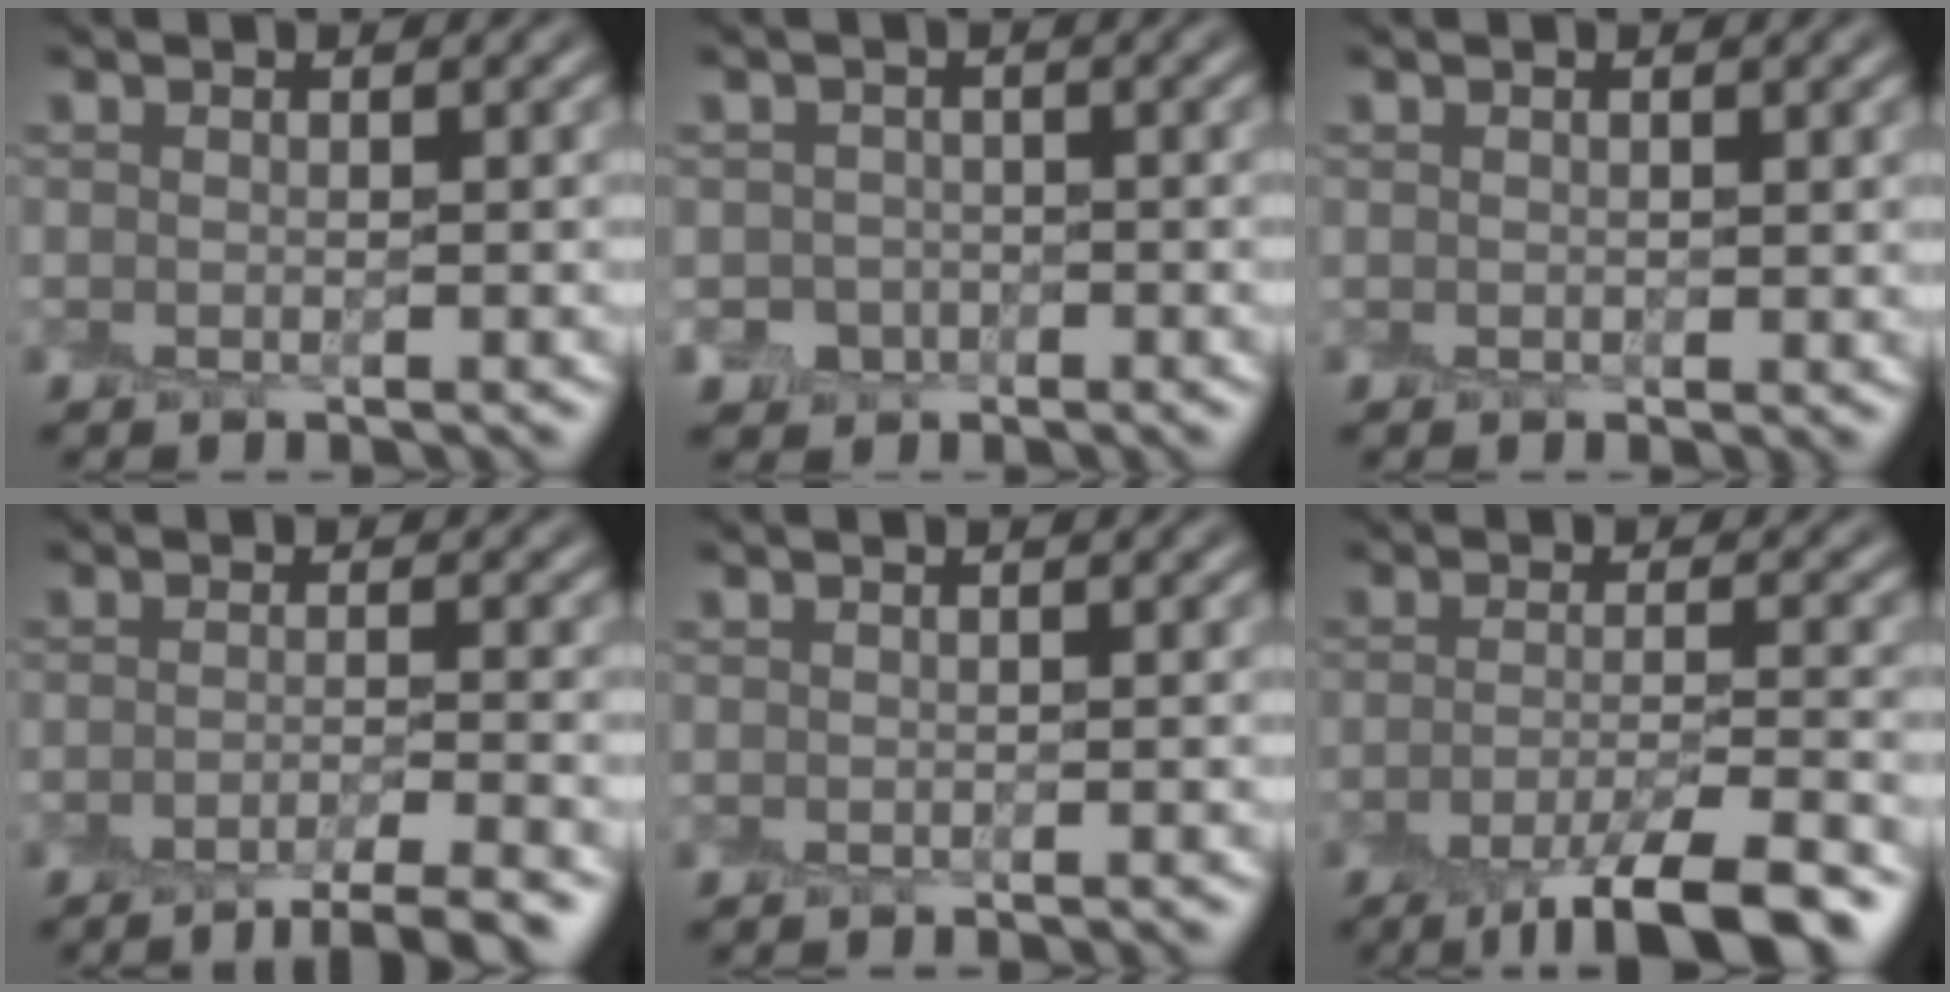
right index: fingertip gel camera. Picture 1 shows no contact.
{"total": 1.4, "force": [-0.3, 1.3, -0.6], "torque": [0.022, 0.001, -0.008]}
{"total": 0.5, "force": [0.3, 0.3, 0.2], "torque": [0.002, -0.002, 0.007]}
{"total": 3.4, "force": [-2.6, 0.4, 2.2], "torque": [-0.028, -0.008, -0.042]}
{"total": 0.6, "force": [-0.4, -0.2, -0.2], "torque": [0.008, -0.005, -0.007]}
{"total": 7.1, "force": [-4.6, 1.5, 5.3], "torque": [-0.068, -0.003, -0.076]}